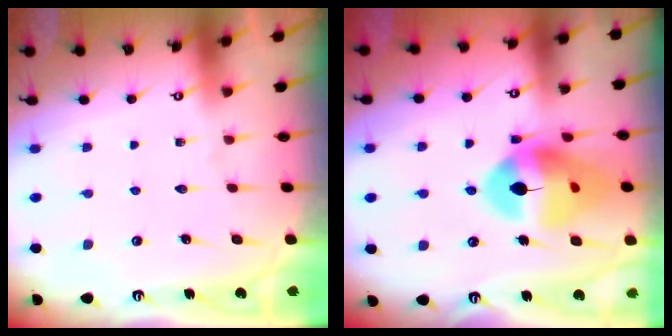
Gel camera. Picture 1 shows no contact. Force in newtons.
{"total": 16.6, "press": 16.5, "slide": 2.0}